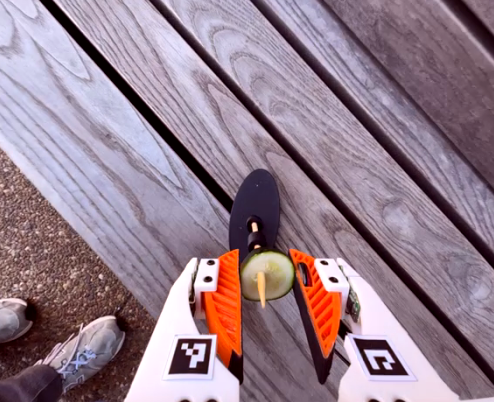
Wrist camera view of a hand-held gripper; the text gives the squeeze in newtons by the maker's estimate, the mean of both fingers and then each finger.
{"total": 10.1, "left": 10.1, "right": 10.2}